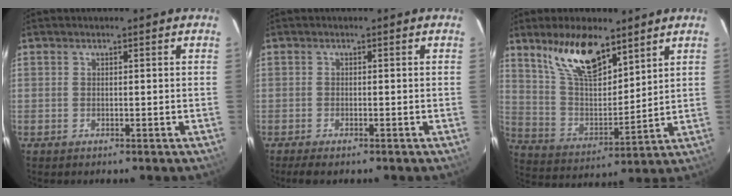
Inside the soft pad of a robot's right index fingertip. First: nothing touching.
{"total": 2.7, "force": [-2.2, 0.5, 1.5], "torque": [-0.036, -0.009, -0.038]}
{"total": 14.7, "force": [9.9, 5.4, 9.4], "torque": [-0.173, 0.007, 0.195]}